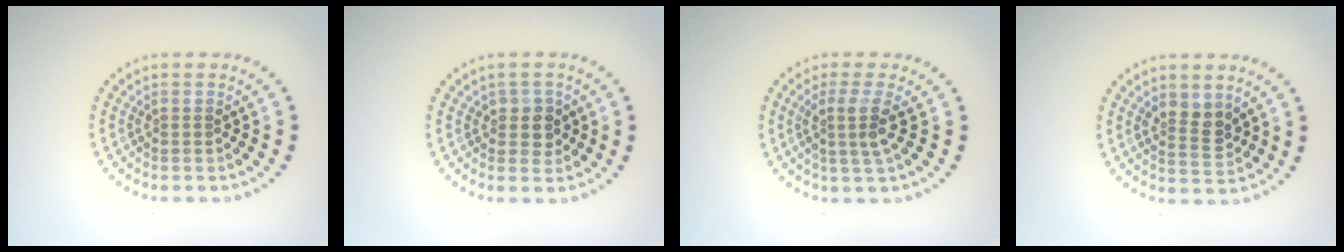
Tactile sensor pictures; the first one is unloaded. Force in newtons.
{"total": 2.0, "press": 1.8, "slide": 0.7}
{"total": 2.7, "press": 2.0, "slide": 1.8}
{"total": 2.6, "press": 2.4, "slide": 0.9}